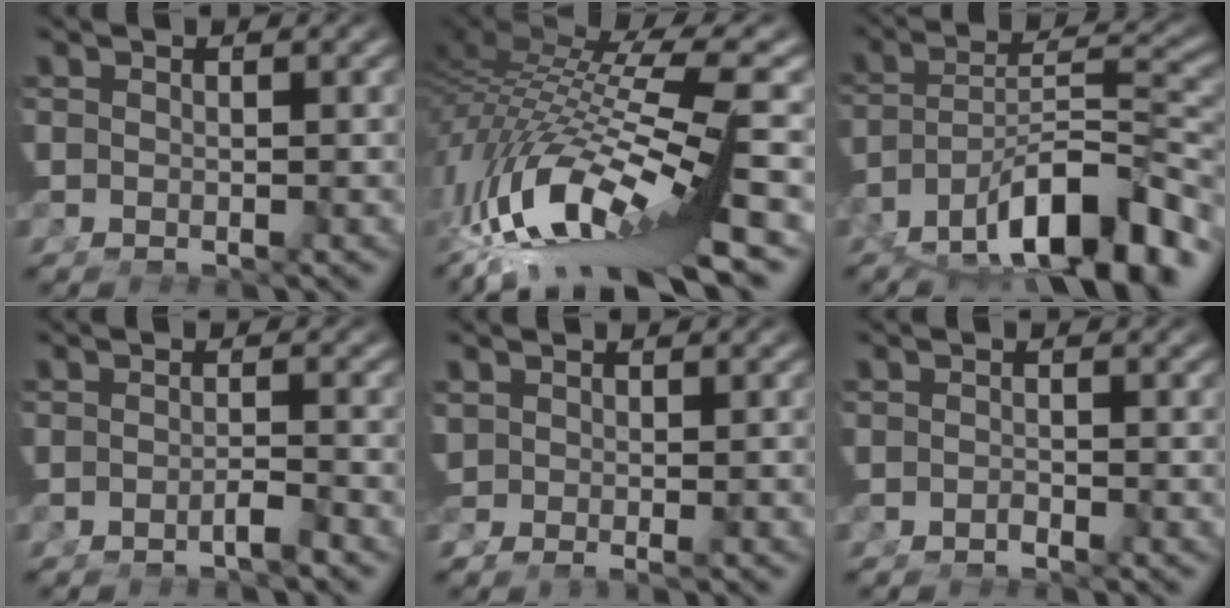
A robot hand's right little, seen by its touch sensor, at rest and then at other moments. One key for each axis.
{"total": 9.1, "fx": -2.0, "fy": 3.7, "fz": 8.1, "tx": -0.164, "ty": -0.025, "tz": -0.015}
{"total": 11.2, "fx": -5.4, "fy": 5.0, "fz": 8.4, "tx": -0.131, "ty": -0.027, "tz": -0.067}
{"total": 1.5, "fx": -1.2, "fy": -0.5, "fz": 0.8, "tx": -0.006, "ty": 0.000, "tz": -0.023}
{"total": 1.4, "fx": -0.2, "fy": 0.8, "fz": 1.2, "tx": -0.031, "ty": -0.013, "tz": 0.008}
{"total": 0.9, "fx": -0.7, "fy": -0.6, "fz": 0.1, "tx": 0.003, "ty": -0.004, "tz": -0.011}